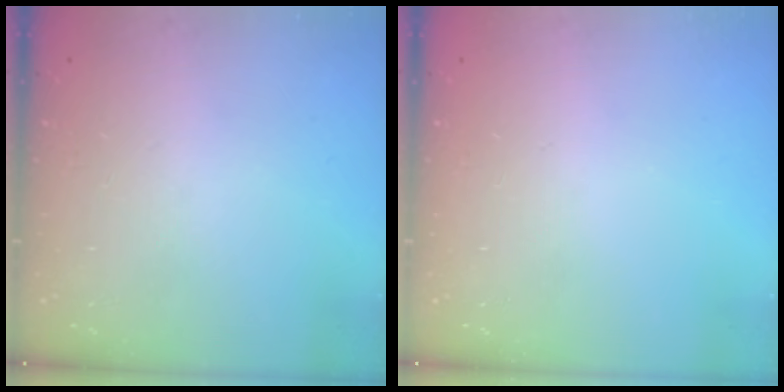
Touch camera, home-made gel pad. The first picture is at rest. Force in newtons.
{"total": 0.0}